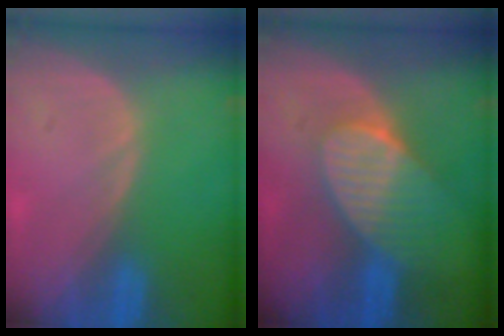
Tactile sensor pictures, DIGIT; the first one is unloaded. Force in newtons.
{"total": 7.3, "press": 6.8, "slide": 2.7}